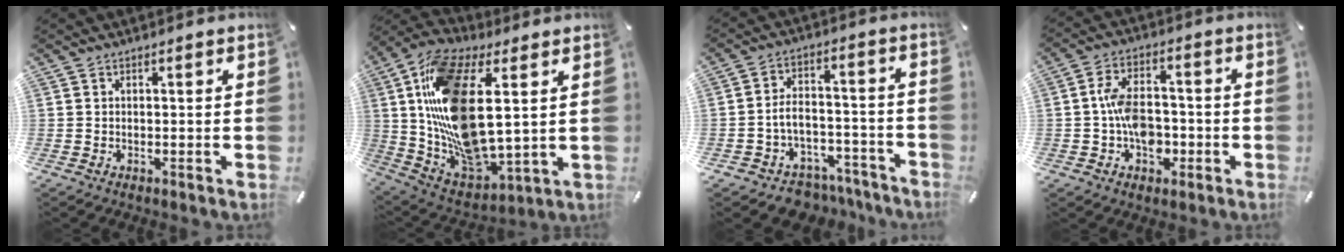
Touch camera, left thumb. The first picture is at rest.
{"total": 21.3, "force": [5.0, 11.5, 17.2], "torque": [-0.373, -0.029, 0.092]}
{"total": 7.7, "force": [-3.4, 6.2, 3.1], "torque": [-0.051, 0.029, -0.055]}
{"total": 9.5, "force": [-2.1, 6.7, 6.4], "torque": [-0.110, 0.015, -0.036]}